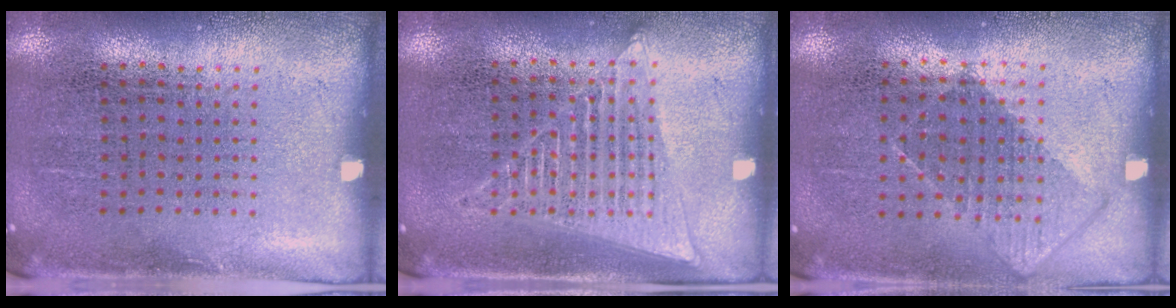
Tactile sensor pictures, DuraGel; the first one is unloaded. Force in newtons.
{"total": 1.4, "press": 1.4, "slide": 0.3}
{"total": 0.8, "press": 0.6, "slide": 0.4}